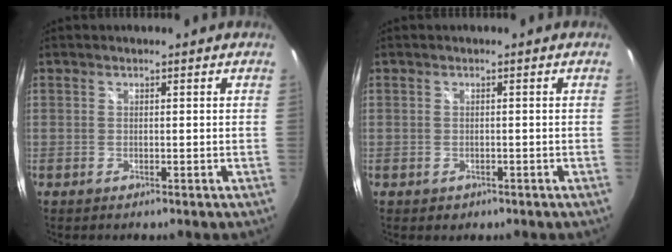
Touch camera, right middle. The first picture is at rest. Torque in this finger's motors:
{"motor_torque": [0.25, -0.31, 0.02, 0.01]}